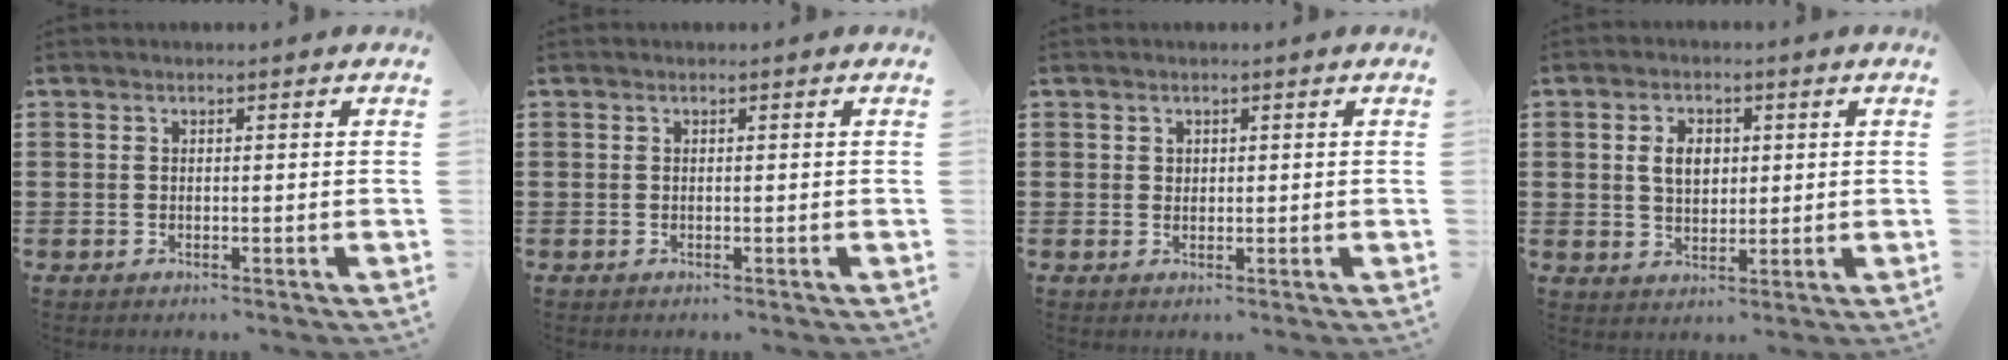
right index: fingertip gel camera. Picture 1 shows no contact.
{"total": 0.0}
{"total": 1.0, "force": [0.6, 0.8, 0.2], "torque": [-0.006, 0.002, 0.012]}
{"total": 4.3, "force": [0.8, 2.9, 3.0], "torque": [-0.059, 0.009, 0.010]}